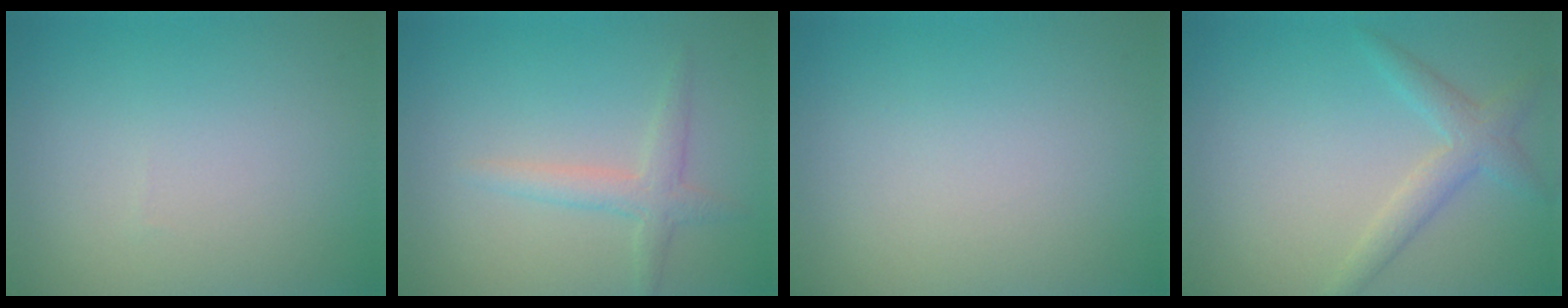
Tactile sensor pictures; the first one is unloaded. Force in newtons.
{"total": 2.2, "press": 2.2, "slide": 0.1}
{"total": 0.0}
{"total": 2.6, "press": 2.6, "slide": 0.2}